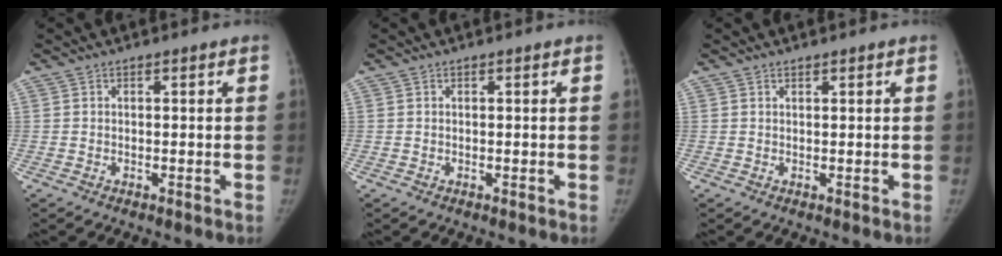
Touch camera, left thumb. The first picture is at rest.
{"total": 0.0}
{"total": 0.6, "force": [0.6, 0.2, 0.2], "torque": [-0.004, -0.004, 0.011]}